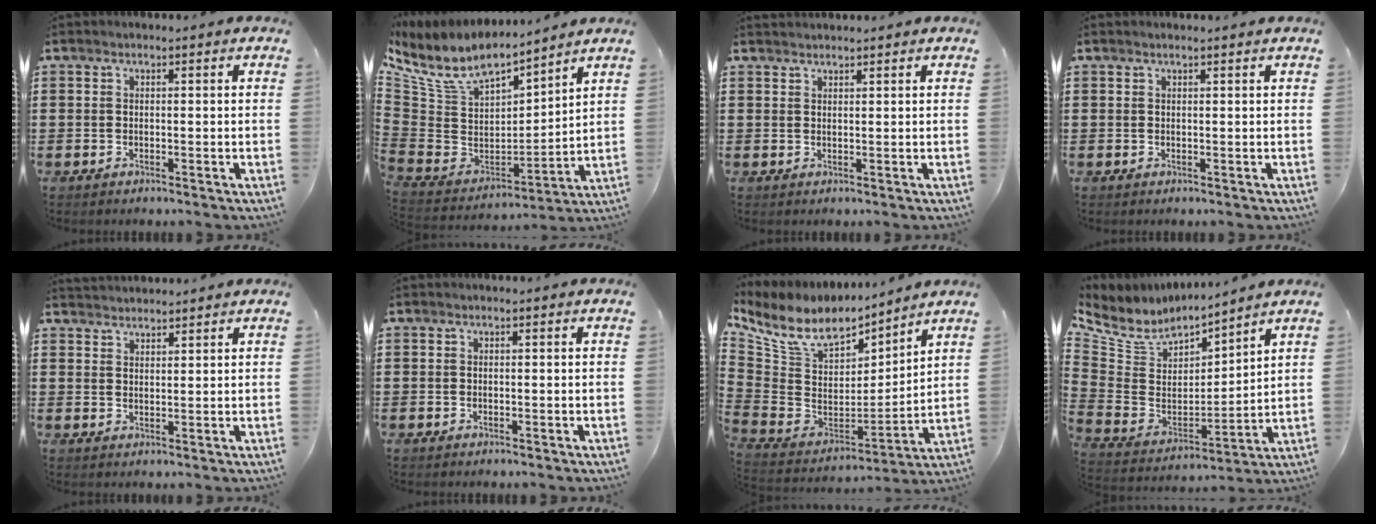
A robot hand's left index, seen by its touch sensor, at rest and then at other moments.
{"total": 9.1, "force": [7.1, 3.3, 4.6], "torque": [-0.127, -0.052, 0.126]}
{"total": 1.1, "force": [1.1, 0.1, 0.1], "torque": [-0.004, -0.001, 0.021]}
{"total": 0.5, "force": [0.4, -0.1, 0.3], "torque": [-0.005, -0.003, 0.008]}
{"total": 2.2, "force": [2.2, 0.1, -0.3], "torque": [0.001, -0.003, 0.043]}
{"total": 0.0}
{"total": 8.7, "force": [5.9, 4.5, 4.4], "torque": [-0.121, -0.036, 0.106]}
{"total": 6.7, "force": [5.2, 3.7, 1.9], "torque": [-0.075, -0.041, 0.092]}